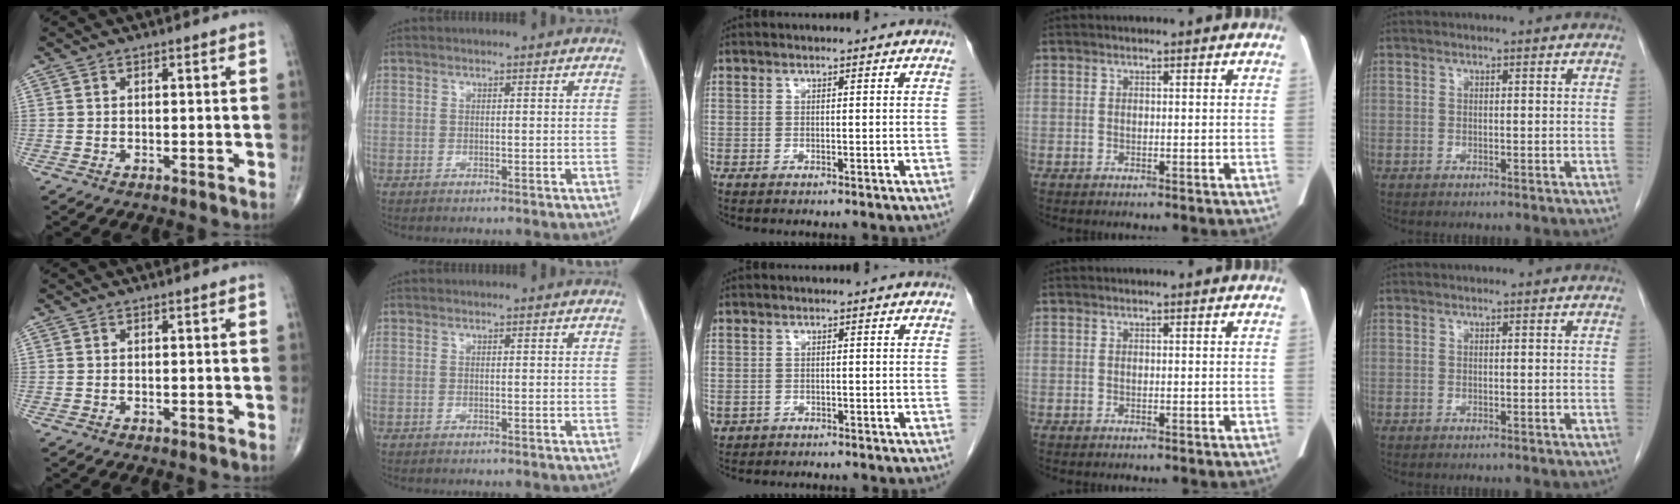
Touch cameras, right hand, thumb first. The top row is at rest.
{"middle": {"total": 1.7, "force": [-0.8, 1.5, 0.3], "torque": [-0.008, 0.002, -0.009]}}